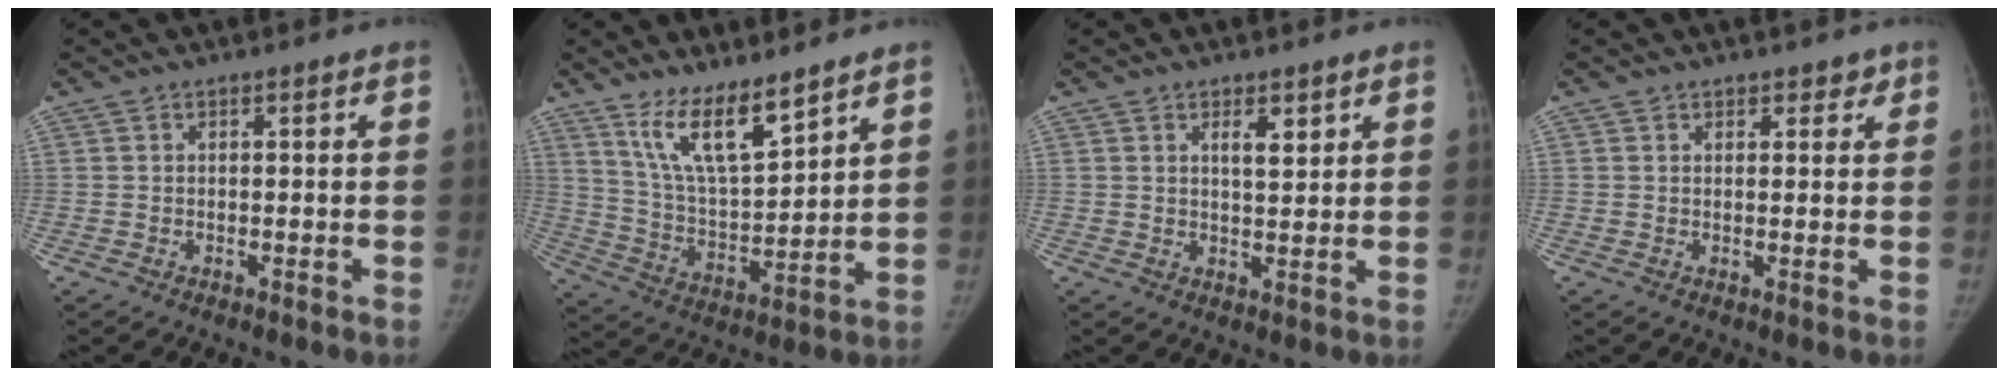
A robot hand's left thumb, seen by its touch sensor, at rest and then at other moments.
{"total": 11.8, "force": [8.6, 3.0, 7.5], "torque": [-0.117, -0.066, 0.174]}
{"total": 3.5, "force": [1.9, 1.4, 2.6], "torque": [-0.029, -0.013, 0.031]}
{"total": 1.9, "force": [1.4, 1.3, 0.3], "torque": [0.021, -0.006, 0.012]}